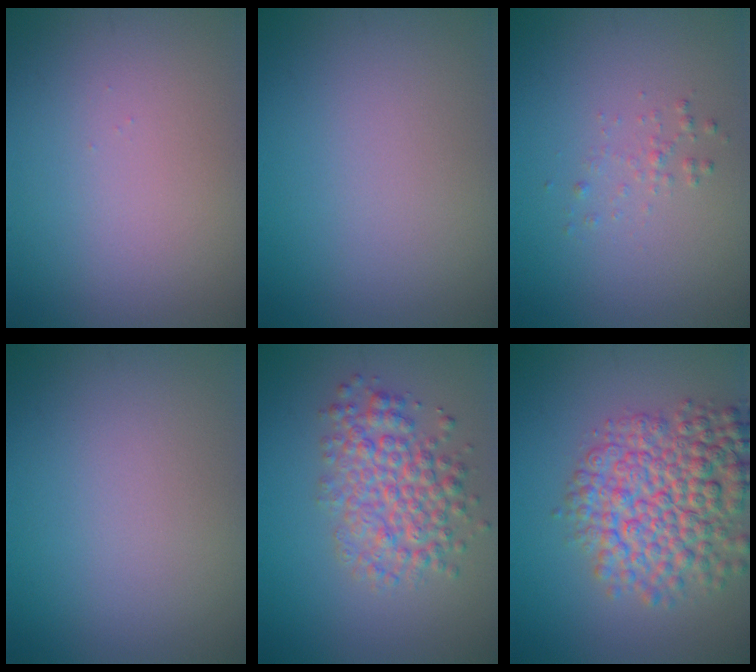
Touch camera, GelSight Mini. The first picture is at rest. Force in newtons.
{"total": 0.0}
{"total": 0.9, "press": 0.9, "slide": 0.0}
{"total": 0.0}
{"total": 4.9, "press": 4.8, "slide": 0.2}
{"total": 8.0, "press": 8.0, "slide": 0.3}